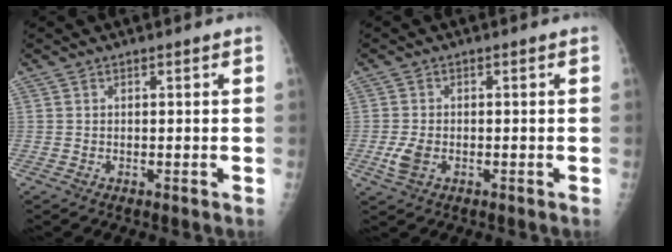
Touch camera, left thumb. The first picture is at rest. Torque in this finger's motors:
{"motor_torque": [-0.01, 0.06, 0.28, 0.10, 0.04]}